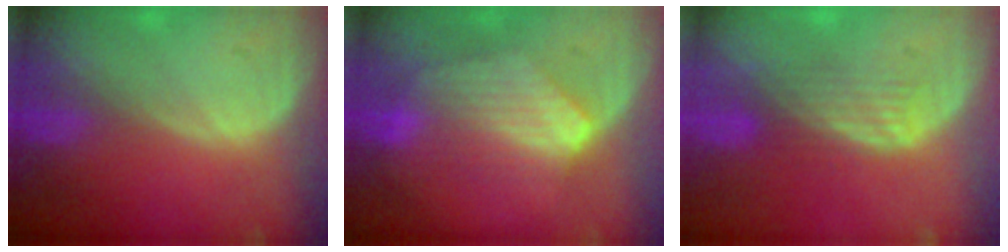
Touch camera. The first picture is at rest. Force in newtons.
{"total": 7.2, "press": 7.1, "slide": 1.2}
{"total": 4.3, "press": 3.6, "slide": 2.3}